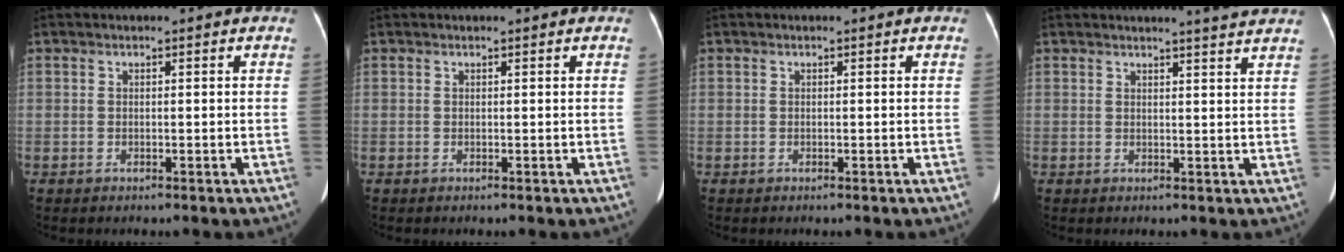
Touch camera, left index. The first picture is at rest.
{"total": 0.6, "force": [0.5, 0.0, 0.2], "torque": [-0.007, 0.007, 0.005]}
{"total": 0.0}
{"total": 5.1, "force": [4.7, -0.8, 1.8], "torque": [-0.027, -0.004, 0.041]}